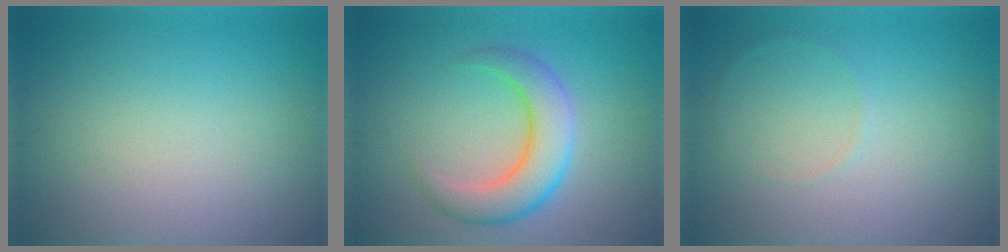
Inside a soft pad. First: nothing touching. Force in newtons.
{"total": 5.2, "press": 5.2, "slide": 0.3}
{"total": 0.6, "press": 0.6, "slide": 0.1}